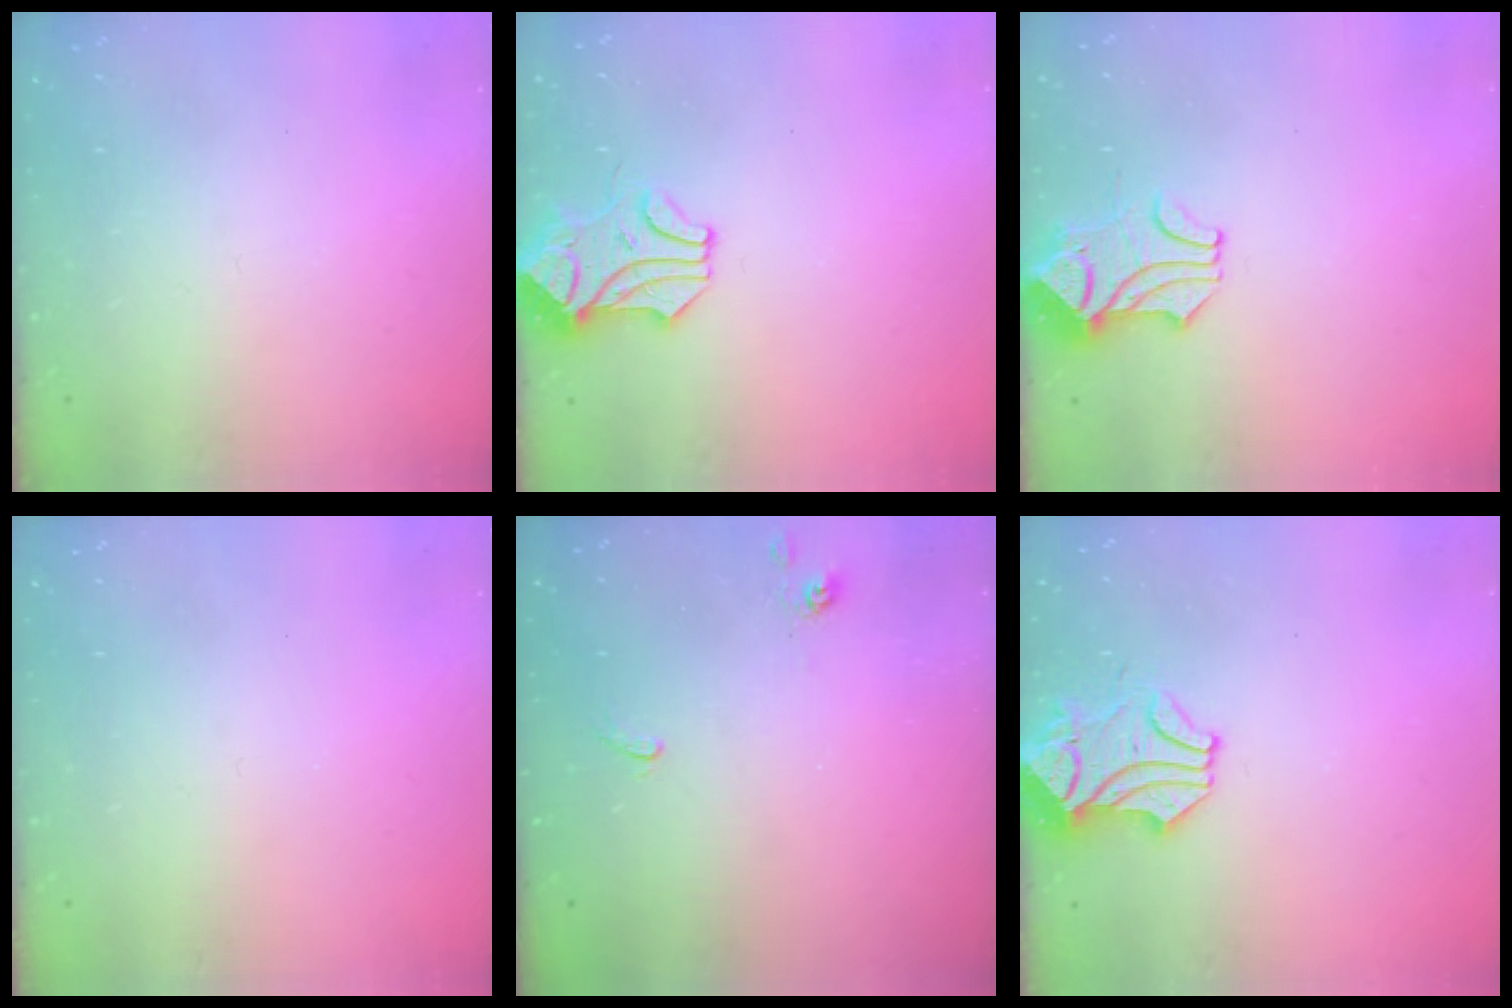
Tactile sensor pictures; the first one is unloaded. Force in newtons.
{"total": 1.1, "press": 1.0, "slide": 0.3}
{"total": 1.7, "press": 1.3, "slide": 1.1}
{"total": 0.0}
{"total": 3.0, "press": 3.0, "slide": 0.4}
{"total": 1.0, "press": 0.6, "slide": 0.8}